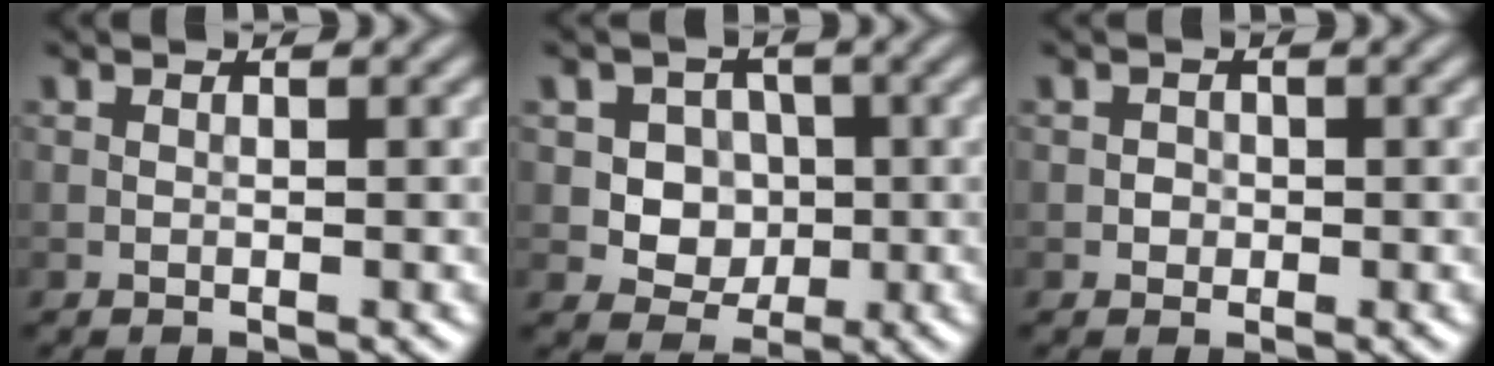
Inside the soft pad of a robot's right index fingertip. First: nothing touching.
{"total": 4.3, "force": [0.1, 3.8, 2.0], "torque": [-0.018, 0.002, -0.004]}
{"total": 0.9, "force": [-0.2, 0.8, 0.2], "torque": [0.004, -0.001, -0.004]}